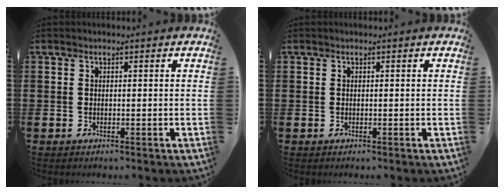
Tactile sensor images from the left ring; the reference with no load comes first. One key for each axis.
{"total": 0.0}